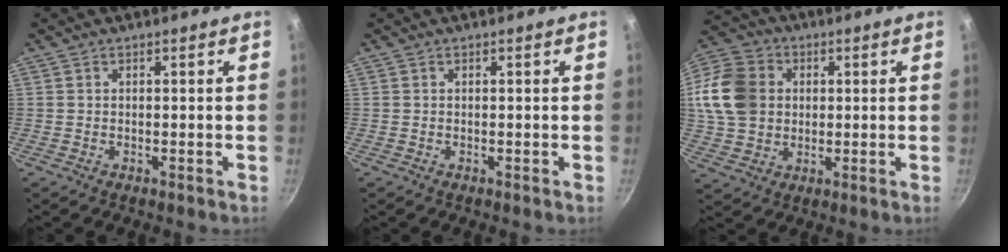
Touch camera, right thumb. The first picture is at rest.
{"total": 0.0}
{"total": 18.4, "force": [2.7, 15.3, 9.9], "torque": [-0.205, 0.024, 0.046]}